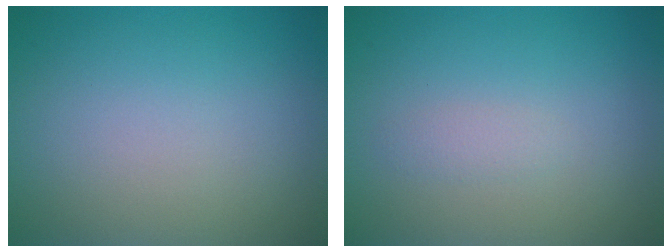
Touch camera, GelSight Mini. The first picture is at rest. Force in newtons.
{"total": 0.8, "press": 0.8, "slide": 0.0}